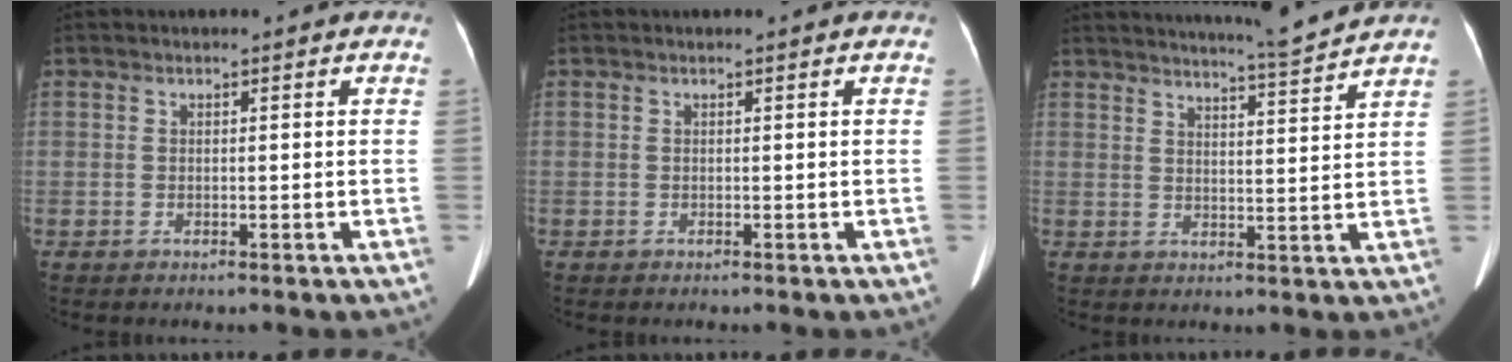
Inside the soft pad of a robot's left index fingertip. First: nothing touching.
{"total": 0.0}
{"total": 9.0, "force": [8.5, -1.7, 2.5], "torque": [-0.045, -0.016, 0.120]}